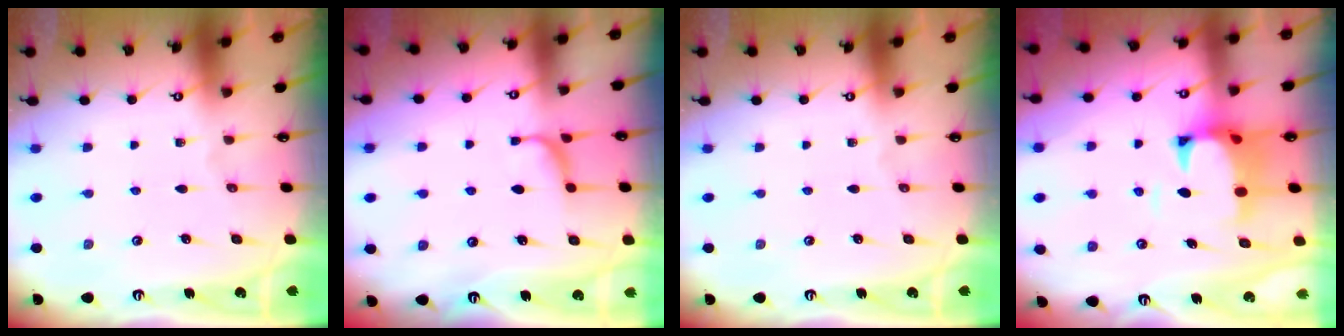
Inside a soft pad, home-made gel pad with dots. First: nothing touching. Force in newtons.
{"total": 1.7, "press": 1.6, "slide": 0.5}
{"total": 0.0}
{"total": 2.8, "press": 2.6, "slide": 1.2}